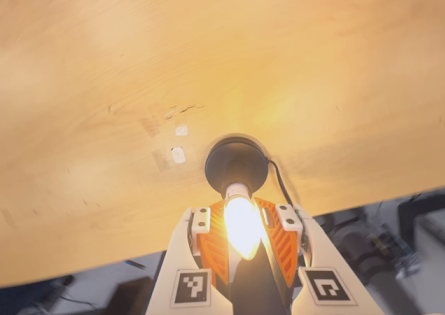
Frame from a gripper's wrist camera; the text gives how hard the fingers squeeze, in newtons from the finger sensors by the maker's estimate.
{"total": 13.0, "left": 13.1, "right": 13.0}